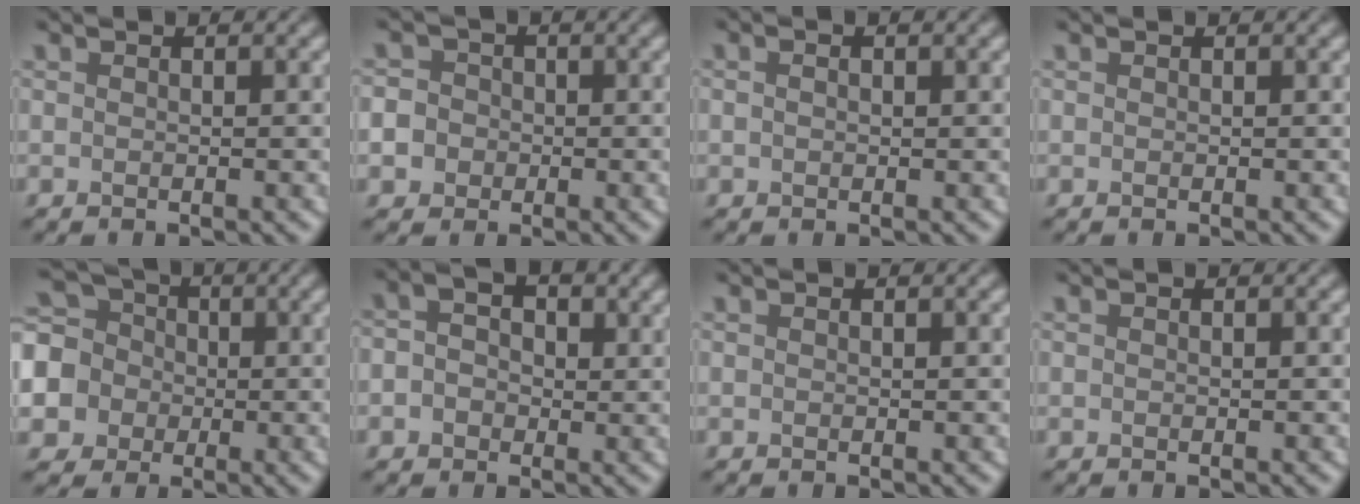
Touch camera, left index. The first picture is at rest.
{"total": 6.3, "force": [-1.4, 5.9, 2.0], "torque": [-0.032, 0.010, -0.059]}
{"total": 1.0, "force": [0.3, 0.6, 0.8], "torque": [-0.013, 0.003, 0.005]}
{"total": 0.0}
{"total": 7.9, "force": [-0.9, 7.3, 2.8], "torque": [-0.089, 0.017, -0.048]}
{"total": 3.5, "force": [0.4, 2.9, 2.0], "torque": [-0.024, 0.011, -0.013]}
{"total": 0.0}
{"total": 0.0}